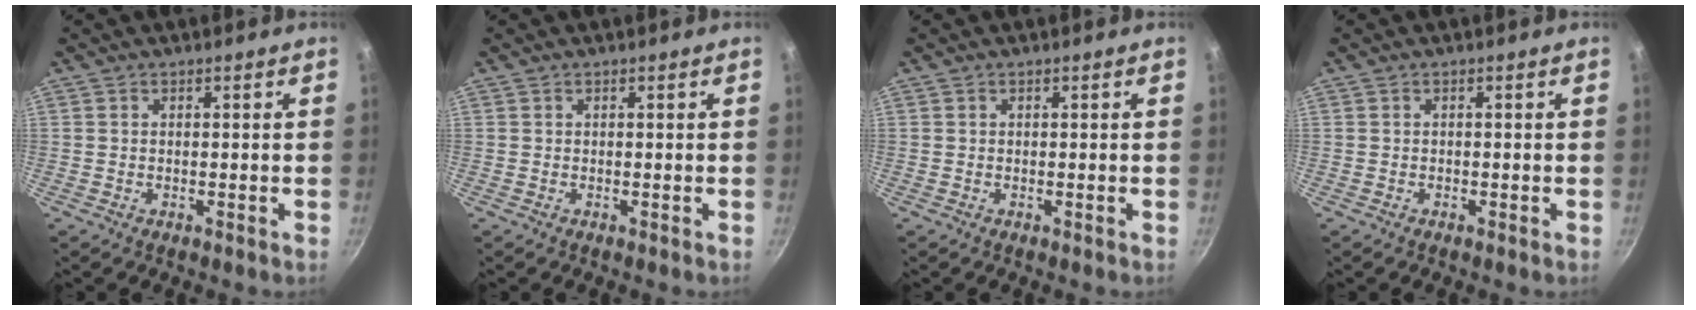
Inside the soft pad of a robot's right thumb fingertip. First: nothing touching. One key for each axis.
{"total": 0.0}
{"total": 0.0}
{"total": 0.0}